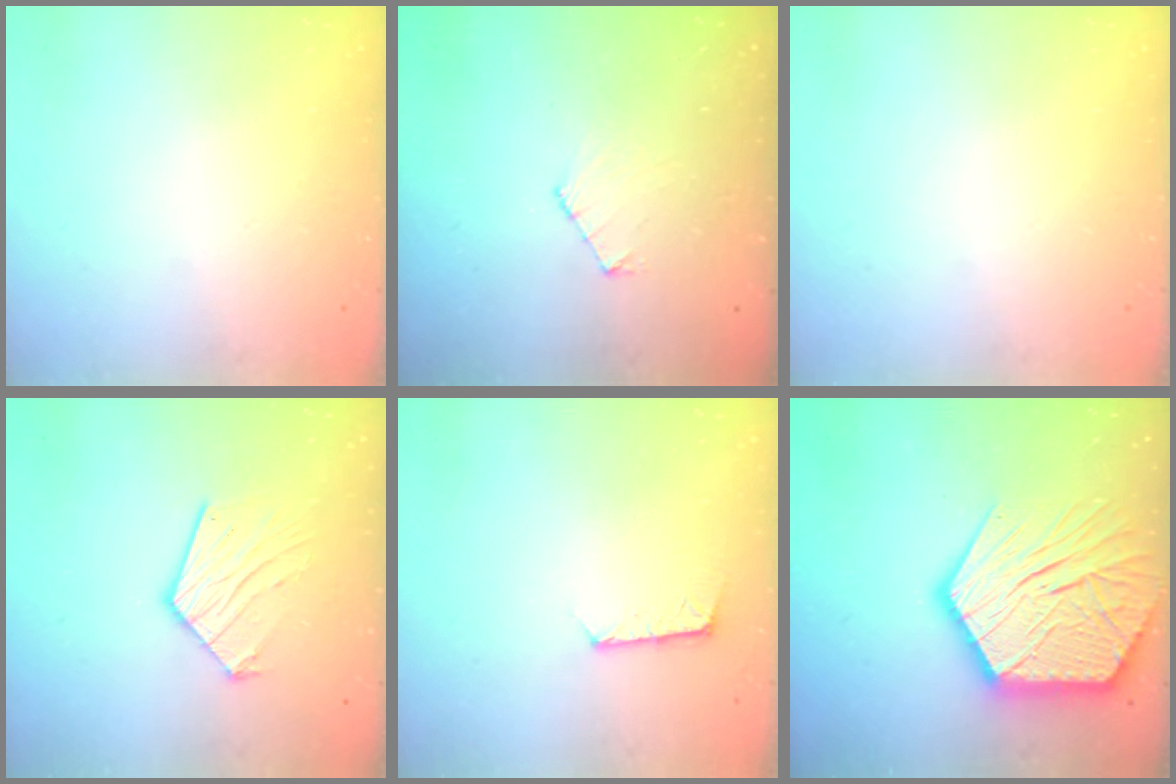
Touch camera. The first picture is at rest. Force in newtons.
{"total": 4.6, "press": 4.6, "slide": 0.4}
{"total": 0.0}
{"total": 12.4, "press": 12.4, "slide": 0.5}
{"total": 5.3, "press": 5.2, "slide": 0.6}
{"total": 25.2, "press": 25.1, "slide": 2.2}